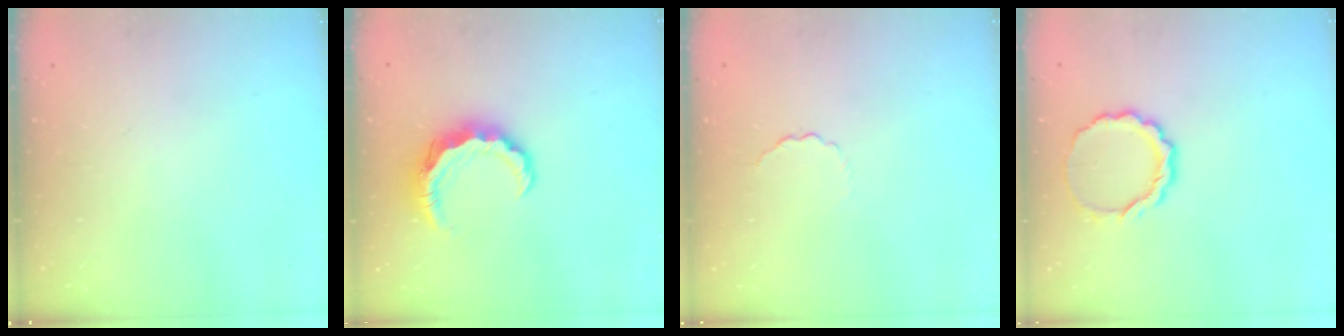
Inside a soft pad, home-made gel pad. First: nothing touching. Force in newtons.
{"total": 8.0, "press": 8.0, "slide": 0.7}
{"total": 2.6, "press": 2.4, "slide": 0.9}
{"total": 8.6, "press": 8.5, "slide": 1.2}